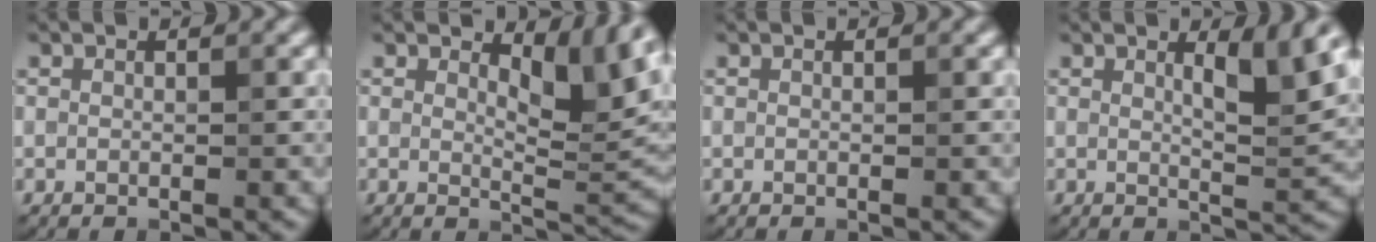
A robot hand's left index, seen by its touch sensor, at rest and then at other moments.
{"total": 4.7, "force": [2.4, 1.7, 3.6], "torque": [-0.050, -0.010, 0.034]}
{"total": 0.0}
{"total": 4.3, "force": [1.8, 0.9, 3.8], "torque": [-0.057, -0.007, 0.028]}